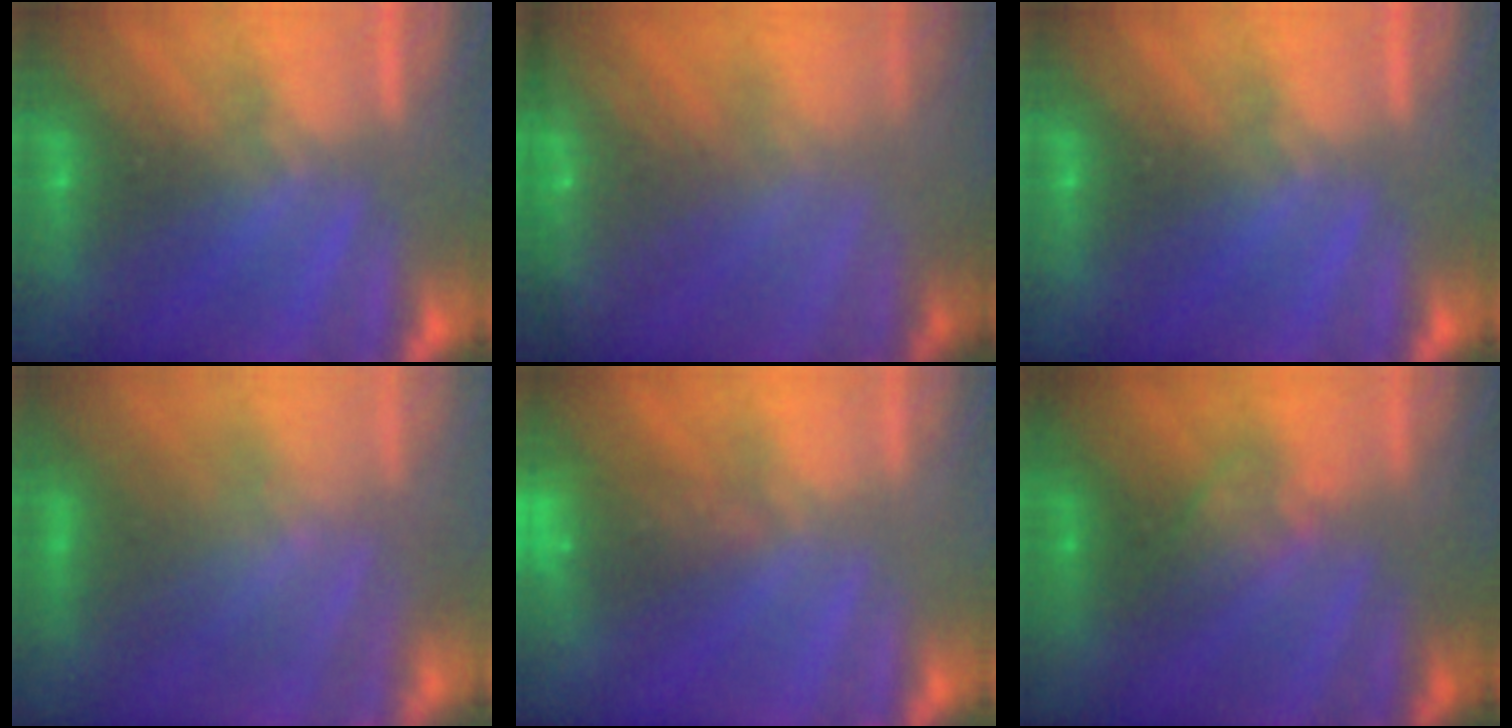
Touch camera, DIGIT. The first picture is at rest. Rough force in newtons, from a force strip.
{"total": 8.8}
{"total": 0.0}
{"total": 3.6}
{"total": 8.5}
{"total": 2.3}